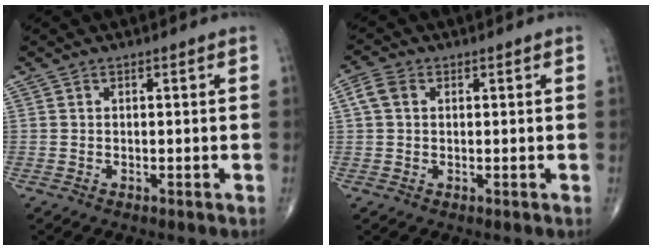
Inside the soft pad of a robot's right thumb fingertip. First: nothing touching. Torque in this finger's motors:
{"motor_torque": [-0.11, 0.17, 0.10, -0.10, 0.02]}